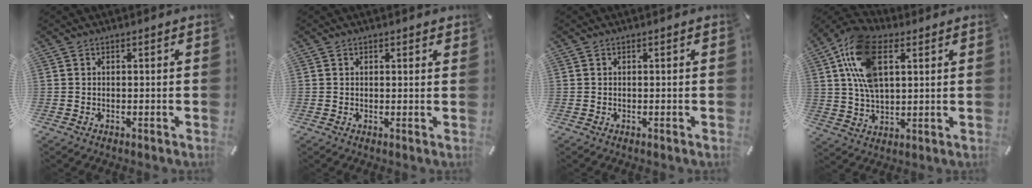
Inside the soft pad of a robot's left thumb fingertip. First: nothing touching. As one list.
[{"total": 0.7, "force": [0.5, 0.5, 0.2], "torque": [0.005, -0.002, 0.008]}, {"total": 0.0}, {"total": 15.1, "force": [5.5, 8.9, 10.9], "torque": [-0.255, 0.004, 0.098]}]